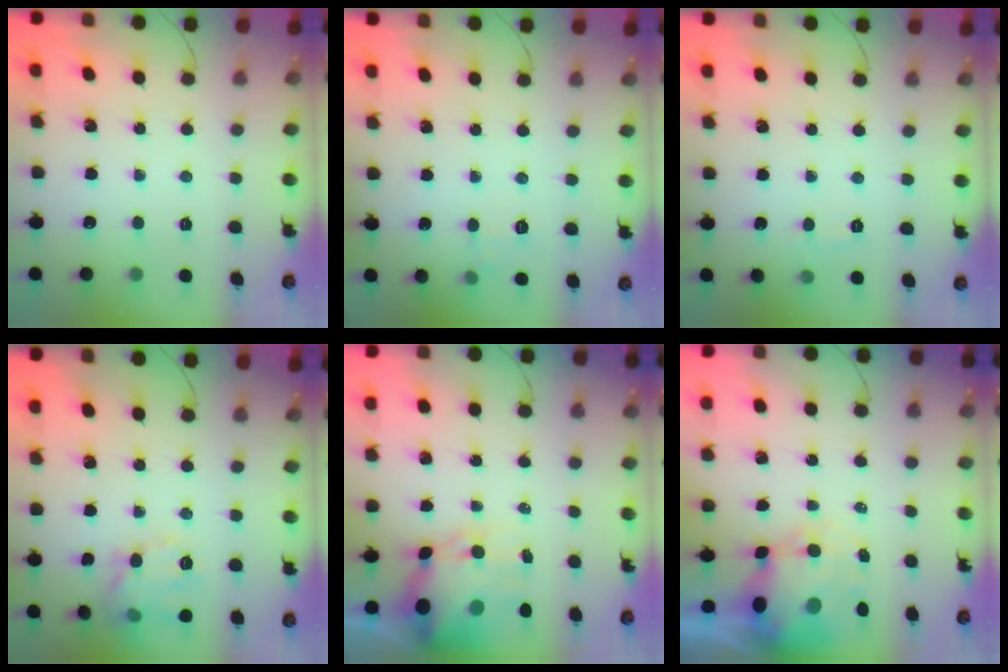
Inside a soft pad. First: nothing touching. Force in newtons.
{"total": 6.2, "press": 6.0, "slide": 1.5}
{"total": 5.0, "press": 4.9, "slide": 1.2}
{"total": 10.2, "press": 10.2, "slide": 0.1}
{"total": 10.2, "press": 9.8, "slide": 3.0}
{"total": 9.3, "press": 9.0, "slide": 2.4}